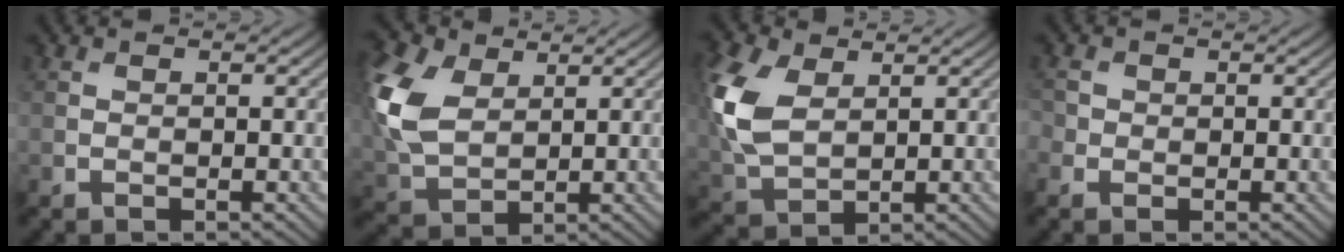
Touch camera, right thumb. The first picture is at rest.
{"total": 11.0, "force": [3.4, 7.1, 7.7], "torque": [-0.238, 0.019, 0.069]}
{"total": 10.1, "force": [2.7, 6.3, 7.4], "torque": [-0.235, 0.012, 0.057]}
{"total": 1.5, "force": [-0.2, 1.4, 0.3], "torque": [-0.008, -0.002, -0.008]}